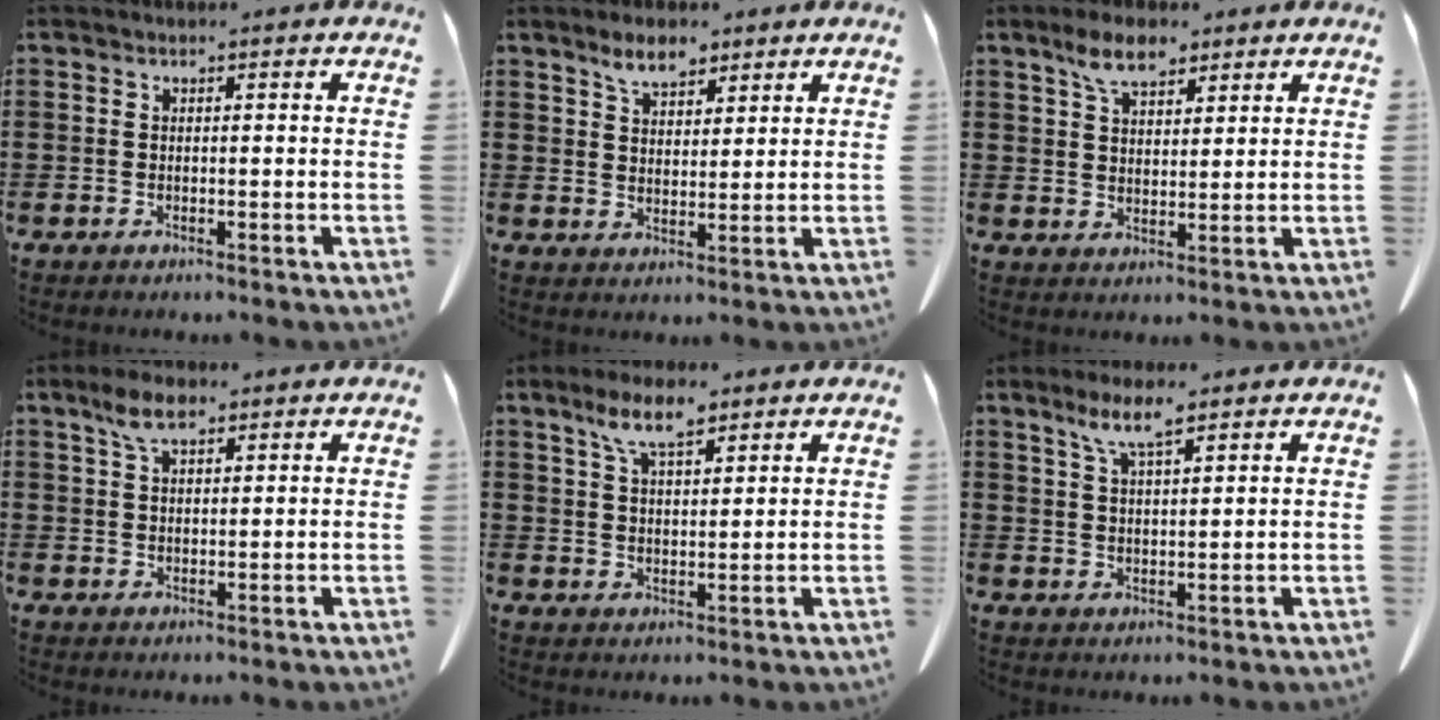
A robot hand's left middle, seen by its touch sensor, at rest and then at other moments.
{"total": 4.8, "force": [3.8, 2.1, 2.1], "torque": [-0.043, -0.002, 0.069]}
{"total": 5.9, "force": [4.1, 2.6, 3.4], "torque": [-0.078, 0.006, 0.076]}
{"total": 4.8, "force": [3.0, 1.8, 3.2], "torque": [-0.070, 0.005, 0.055]}
{"total": 6.8, "force": [4.6, 2.0, 4.6], "torque": [-0.101, 0.000, 0.082]}
{"total": 5.7, "force": [3.7, 1.1, 4.1], "torque": [-0.090, 0.000, 0.066]}